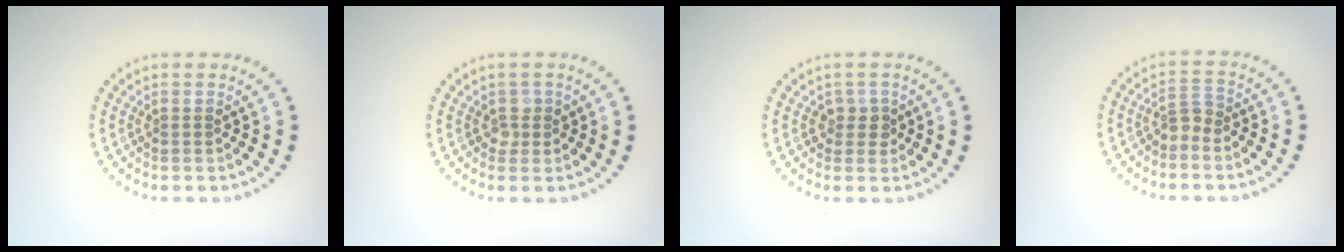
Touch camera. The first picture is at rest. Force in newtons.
{"total": 1.2, "press": 1.1, "slide": 0.5}
{"total": 1.7, "press": 1.4, "slide": 1.0}
{"total": 1.8, "press": 1.3, "slide": 1.2}